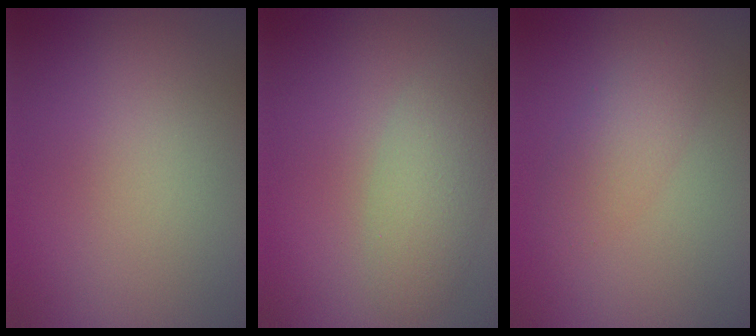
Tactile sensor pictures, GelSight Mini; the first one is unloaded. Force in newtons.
{"total": 2.9, "press": 2.9, "slide": 0.2}
{"total": 2.2, "press": 2.2, "slide": 0.1}